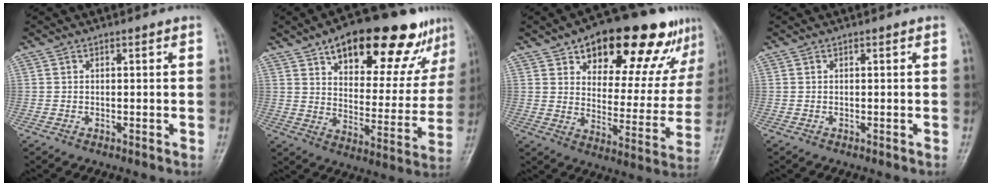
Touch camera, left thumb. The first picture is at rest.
{"total": 23.5, "force": [14.5, 9.9, 15.7], "torque": [-0.165, -0.031, 0.214]}
{"total": 22.9, "force": [14.2, 10.2, 14.8], "torque": [-0.152, -0.033, 0.205]}
{"total": 0.0}